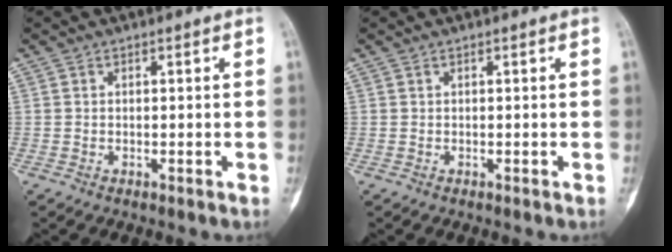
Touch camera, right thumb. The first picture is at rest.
{"total": 0.0}